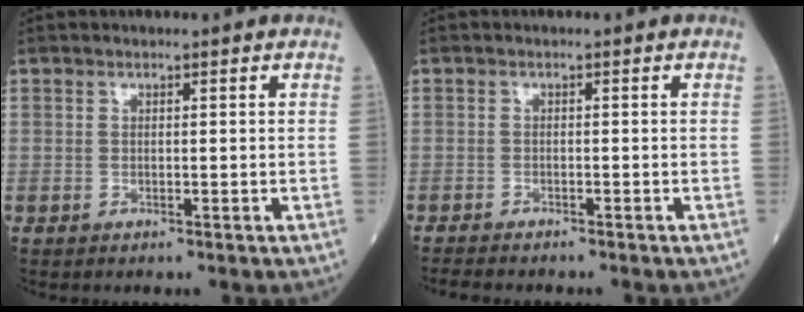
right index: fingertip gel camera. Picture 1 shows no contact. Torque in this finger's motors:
{"motor_torque": [0.10, -0.14, -0.05, -0.01]}